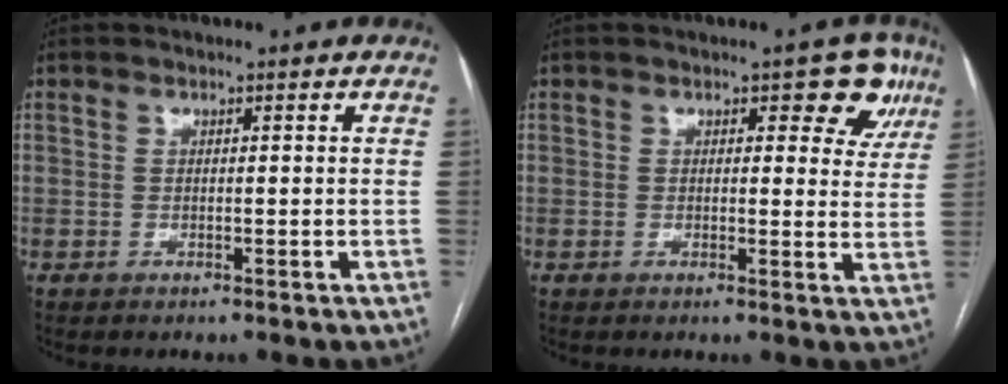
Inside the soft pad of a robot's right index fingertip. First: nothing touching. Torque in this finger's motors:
{"motor_torque": [0.44, 0.35, 0.27, 0.03]}